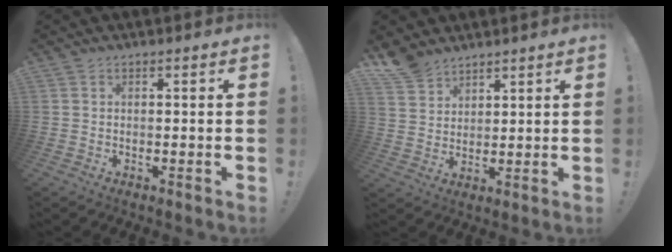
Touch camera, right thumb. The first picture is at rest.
{"total": 7.8, "force": [6.4, 4.3, 1.5], "torque": [-0.026, -0.047, 0.125]}